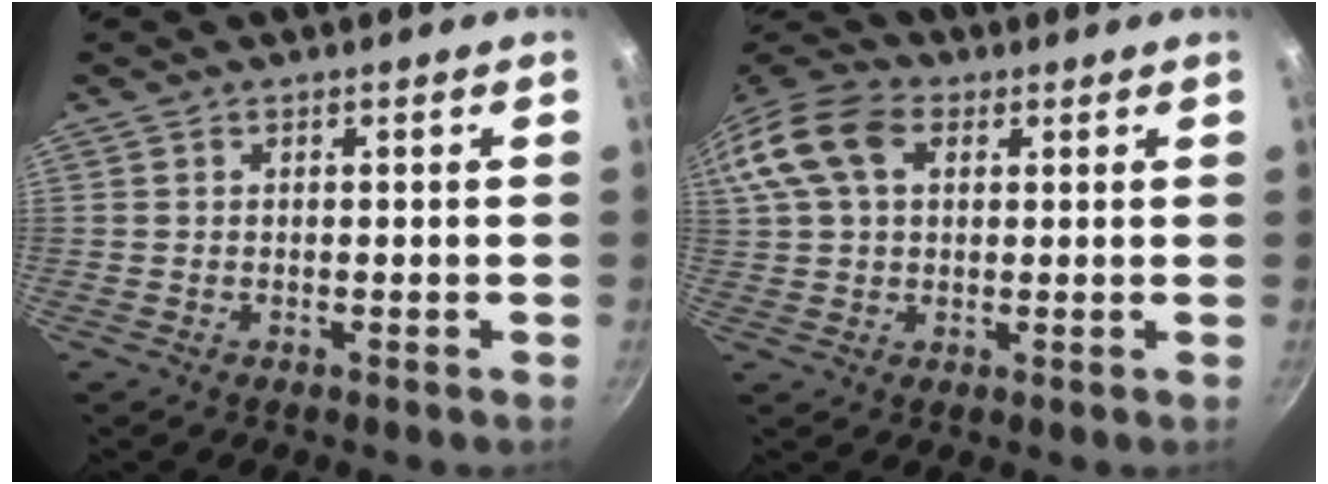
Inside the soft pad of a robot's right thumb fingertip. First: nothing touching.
{"total": 15.6, "force": [4.9, 10.6, 10.3], "torque": [-0.220, 0.029, 0.077]}